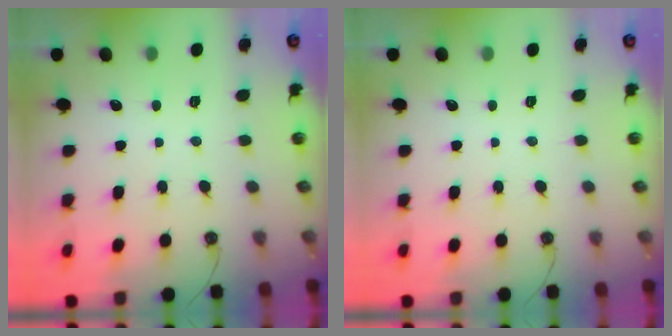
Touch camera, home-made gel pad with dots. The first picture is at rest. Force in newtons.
{"total": 0.0}